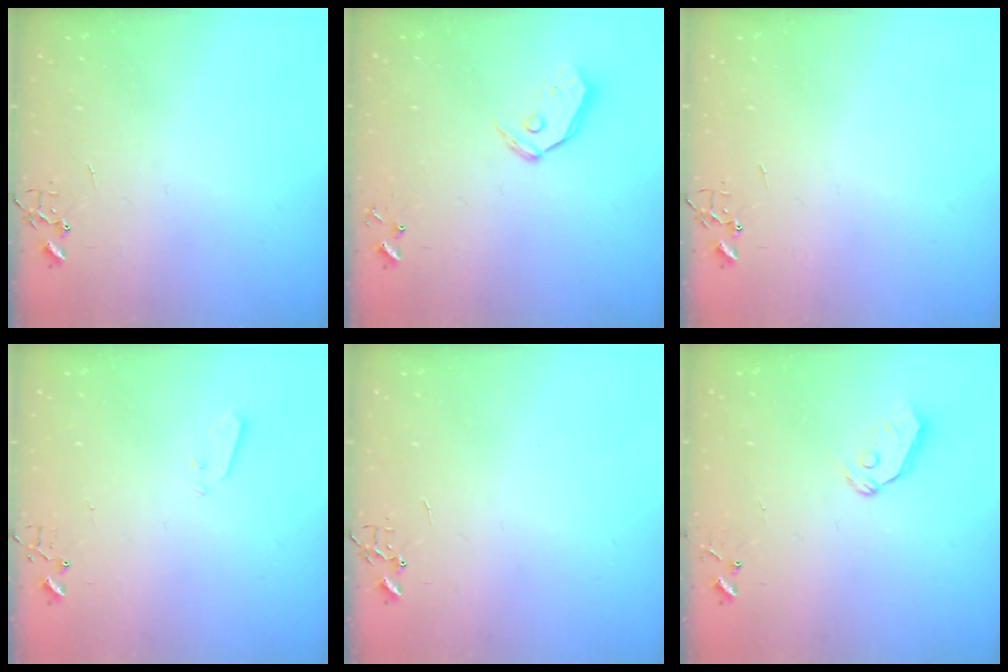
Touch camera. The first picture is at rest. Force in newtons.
{"total": 8.7, "press": 8.6, "slide": 1.3}
{"total": 0.0}
{"total": 3.2, "press": 3.2, "slide": 0.1}
{"total": 0.0}
{"total": 6.1, "press": 6.1, "slide": 0.6}